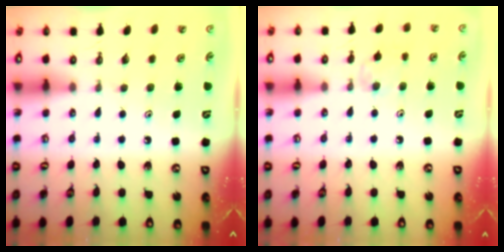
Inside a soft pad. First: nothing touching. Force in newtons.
{"total": 6.1, "press": 6.0, "slide": 0.9}